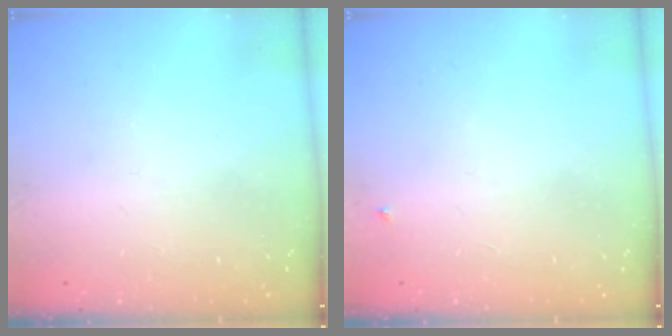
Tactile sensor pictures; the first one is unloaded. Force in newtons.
{"total": 2.7, "press": 2.7, "slide": 0.4}